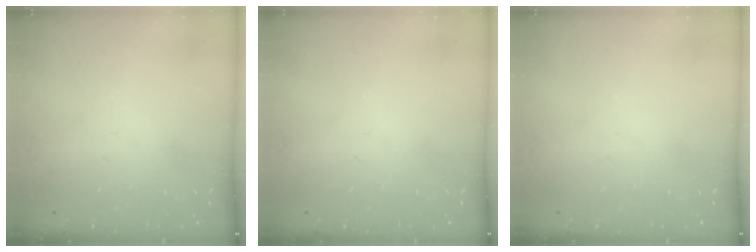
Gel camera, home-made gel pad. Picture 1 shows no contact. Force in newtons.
{"total": 0.0}
{"total": 0.0}